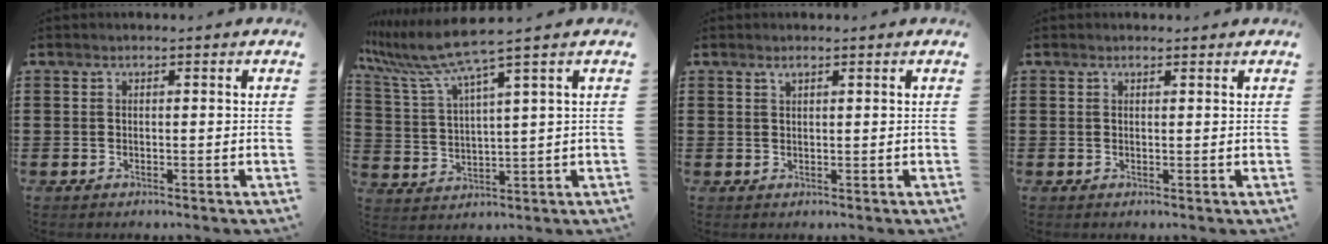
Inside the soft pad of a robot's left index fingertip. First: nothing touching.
{"total": 7.3, "force": [5.6, -0.6, 4.6], "torque": [-0.119, -0.035, 0.093]}
{"total": 1.0, "force": [0.7, 0.2, 0.7], "torque": [-0.015, 0.001, 0.012]}
{"total": 0.7, "force": [0.6, 0.2, 0.3], "torque": [-0.007, 0.001, 0.012]}